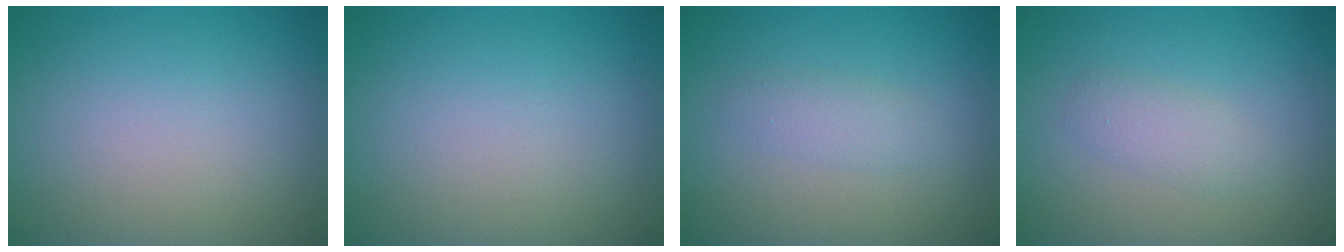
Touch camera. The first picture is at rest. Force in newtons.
{"total": 0.0}
{"total": 1.5, "press": 1.5, "slide": 0.0}
{"total": 2.4, "press": 2.4, "slide": 0.2}